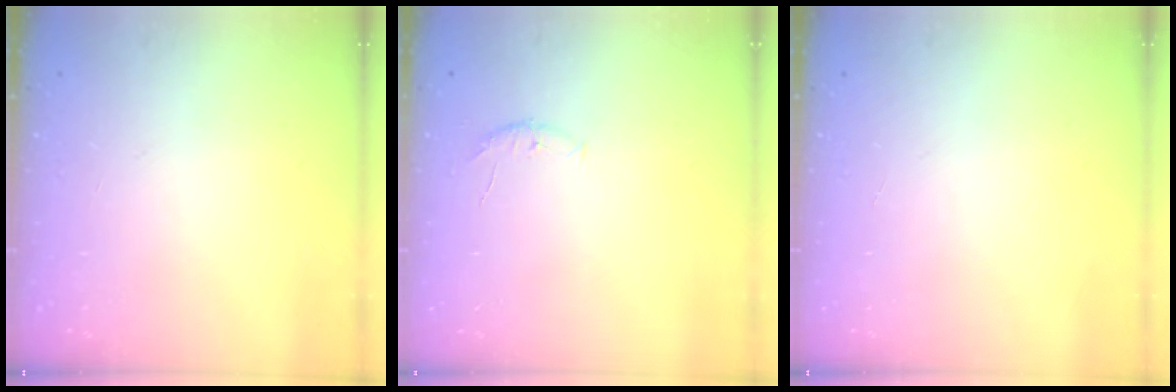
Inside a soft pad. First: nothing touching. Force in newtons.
{"total": 4.2, "press": 4.2, "slide": 0.6}
{"total": 0.0}